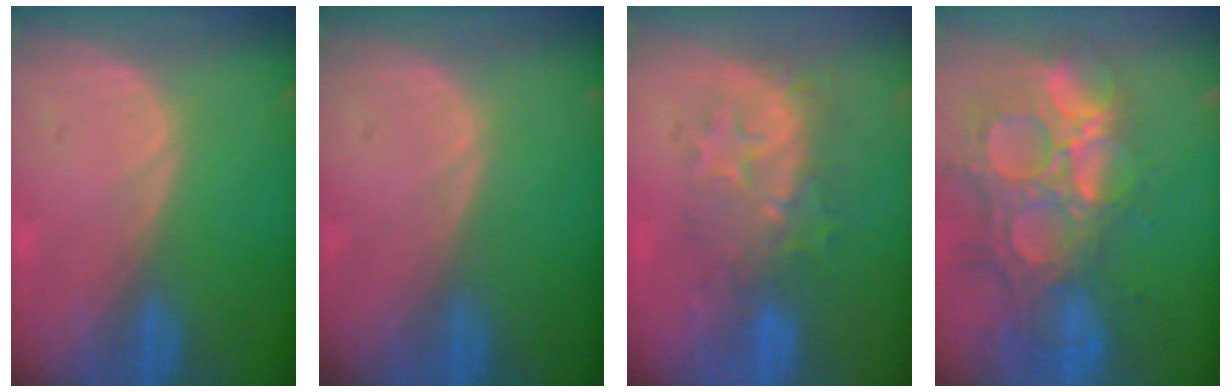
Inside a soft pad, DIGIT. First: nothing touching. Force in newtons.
{"total": 0.0}
{"total": 8.3, "press": 7.9, "slide": 2.5}
{"total": 14.9, "press": 12.3, "slide": 8.4}